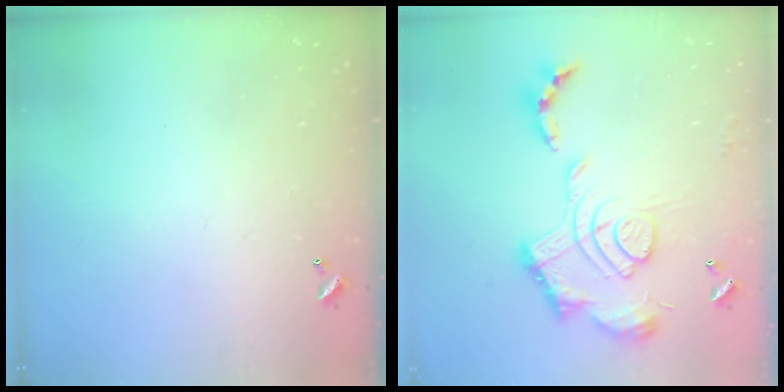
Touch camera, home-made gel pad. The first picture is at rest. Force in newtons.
{"total": 2.4, "press": 1.9, "slide": 1.5}